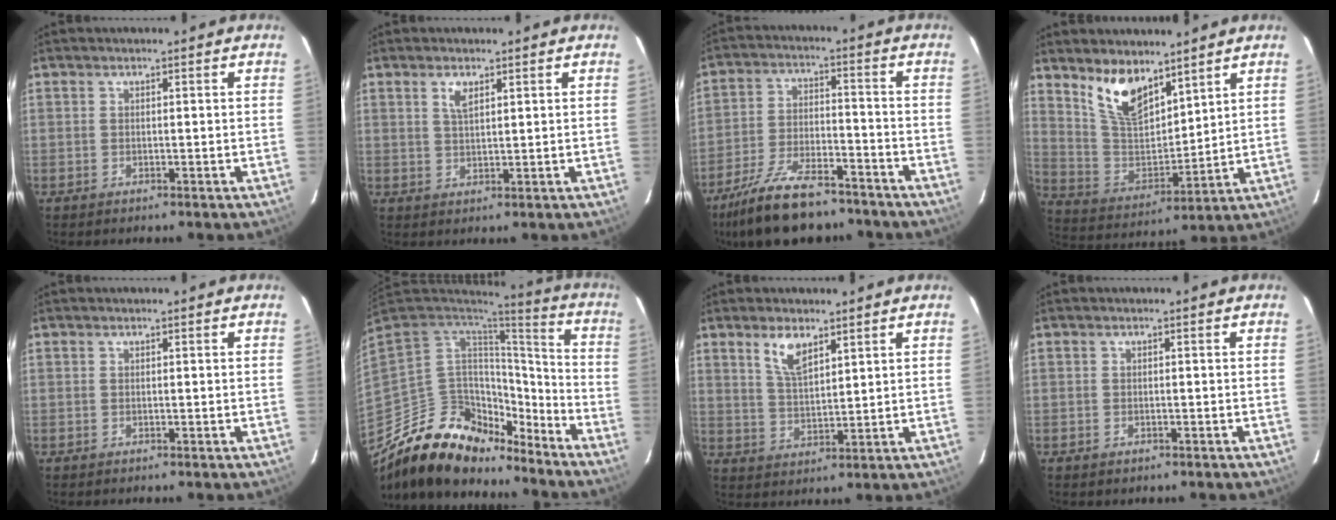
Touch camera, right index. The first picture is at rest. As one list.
[{"total": 2.7, "force": [1.5, 1.1, 2.0], "torque": [-0.037, 0.001, 0.029]}, {"total": 17.6, "force": [-14.2, 6.0, 8.6], "torque": [-0.180, -0.020, -0.232]}, {"total": 12.0, "force": [8.5, 5.1, 6.8], "torque": [-0.133, -0.002, 0.175]}, {"total": 0.0}, {"total": 20.8, "force": [-15.3, 11.0, 8.8], "torque": [-0.192, 0.017, -0.250]}, {"total": 6.0, "force": [3.8, 2.3, 4.0], "torque": [-0.074, 0.001, 0.078]}, {"total": 1.2, "force": [-0.6, 0.9, 0.3], "torque": [-0.006, -0.001, -0.006]}]